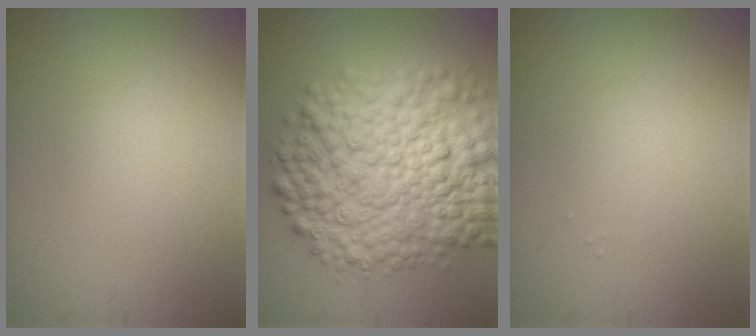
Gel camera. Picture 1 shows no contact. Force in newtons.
{"total": 11.4, "press": 11.4, "slide": 0.3}
{"total": 0.0}